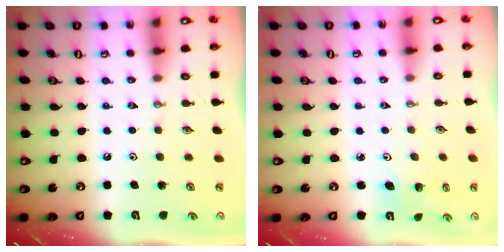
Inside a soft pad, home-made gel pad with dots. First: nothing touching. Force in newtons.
{"total": 3.3, "press": 2.3, "slide": 2.4}